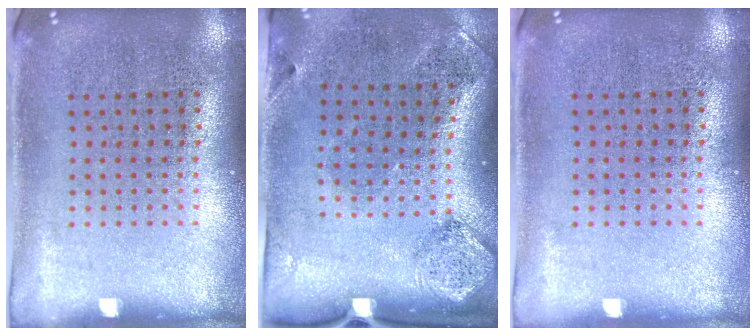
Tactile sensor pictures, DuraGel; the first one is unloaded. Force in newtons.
{"total": 1.9, "press": 1.1, "slide": 1.6}
{"total": 0.0}